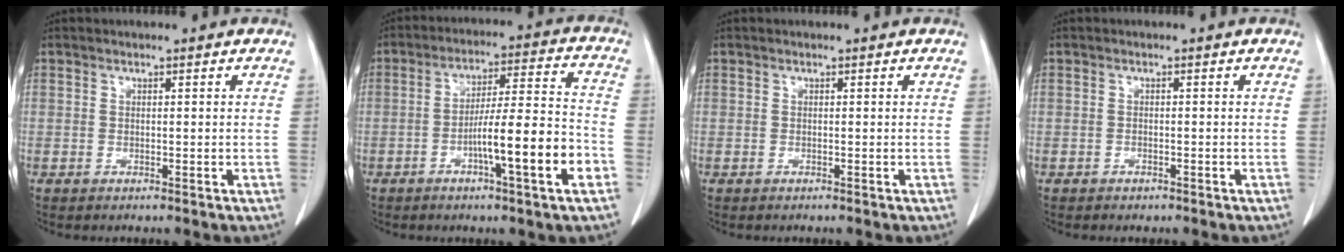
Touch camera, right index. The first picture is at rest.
{"total": 12.3, "force": [-4.6, 0.2, 11.4], "torque": [-0.181, 0.007, -0.072]}
{"total": 0.0}
{"total": 0.7, "force": [-0.6, 0.4, 0.2], "torque": [-0.012, -0.002, -0.007]}